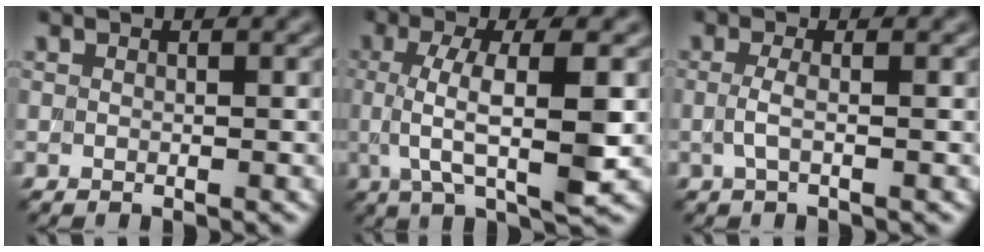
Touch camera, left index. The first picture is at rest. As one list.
[{"total": 7.1, "force": [-0.2, 2.0, 6.8], "torque": [-0.121, 0.000, -0.004]}, {"total": 1.6, "force": [-0.1, 0.5, 1.5], "torque": [-0.035, 0.000, -0.007]}]